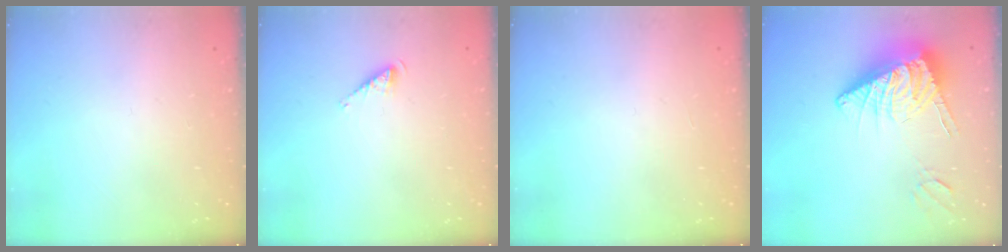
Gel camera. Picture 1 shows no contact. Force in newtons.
{"total": 3.0, "press": 3.0, "slide": 0.4}
{"total": 0.0}
{"total": 15.3, "press": 15.2, "slide": 1.6}